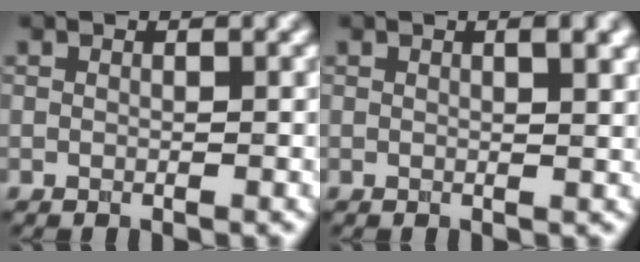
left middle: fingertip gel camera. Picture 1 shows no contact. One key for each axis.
{"total": 3.4, "fx": 1.3, "fy": 1.2, "fz": 2.9, "tx": -0.022, "ty": 0.007, "tz": 0.015}